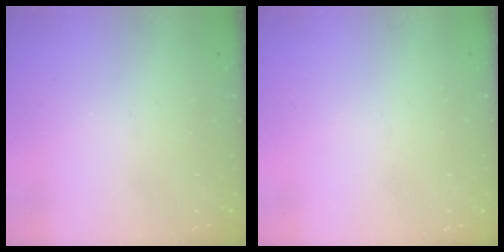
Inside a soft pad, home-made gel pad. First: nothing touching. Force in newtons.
{"total": 0.0}